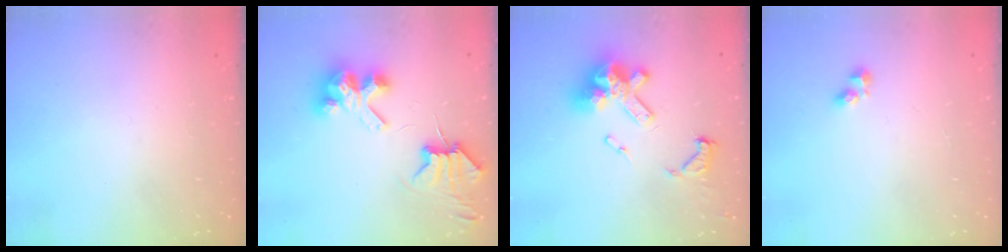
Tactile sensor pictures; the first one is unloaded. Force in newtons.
{"total": 6.3, "press": 6.3, "slide": 0.8}
{"total": 13.6, "press": 13.6, "slide": 0.6}
{"total": 2.5, "press": 2.5, "slide": 0.2}